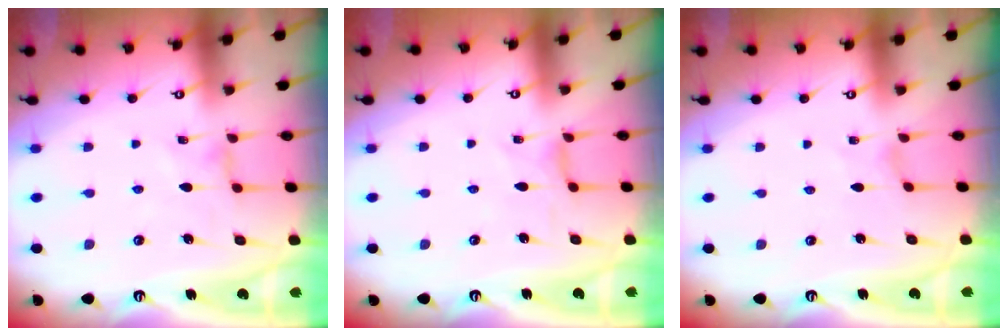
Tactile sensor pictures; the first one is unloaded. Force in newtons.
{"total": 1.3, "press": 1.3, "slide": 0.3}
{"total": 0.0}